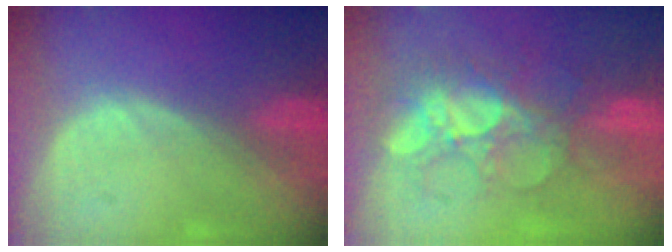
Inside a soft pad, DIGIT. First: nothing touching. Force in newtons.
{"total": 8.2, "press": 7.7, "slide": 2.8}